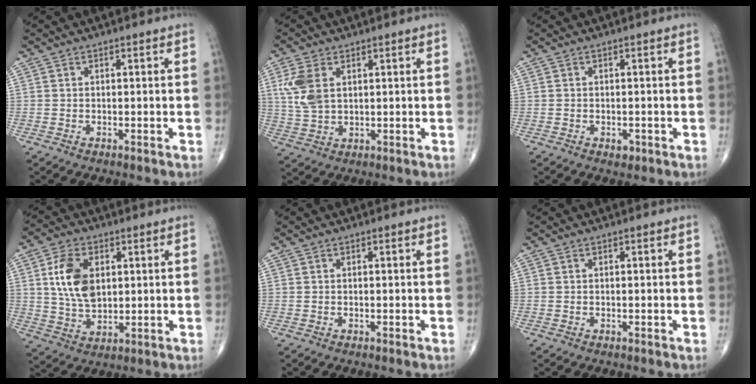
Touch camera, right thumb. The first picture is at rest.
{"total": 7.3, "force": [2.2, 4.4, 5.3], "torque": [-0.120, -0.002, 0.052]}
{"total": 1.5, "force": [-0.6, 1.0, 0.9], "torque": [-0.009, 0.000, -0.006]}
{"total": 10.6, "force": [2.4, 6.6, 7.9], "torque": [-0.138, -0.010, 0.049]}
{"total": 0.0}
{"total": 0.0}